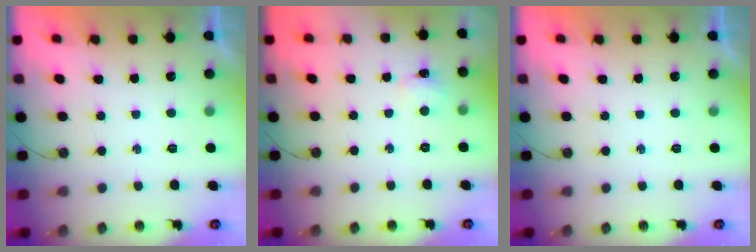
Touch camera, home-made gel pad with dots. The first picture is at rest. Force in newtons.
{"total": 2.7, "press": 2.6, "slide": 0.7}
{"total": 0.0}